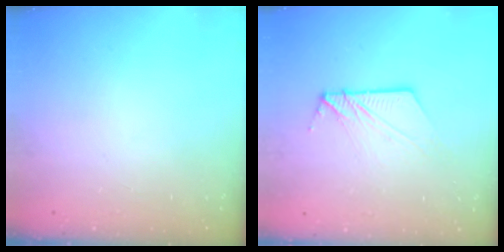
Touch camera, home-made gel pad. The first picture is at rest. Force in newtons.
{"total": 9.6, "press": 9.6, "slide": 0.9}